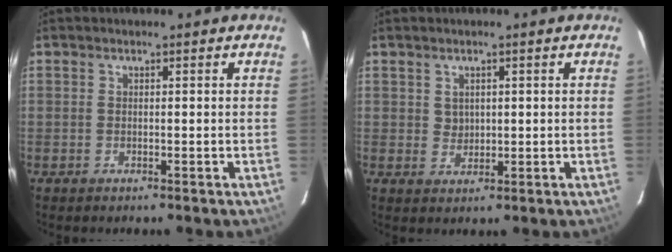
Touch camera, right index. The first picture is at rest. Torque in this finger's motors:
{"motor_torque": [-0.10, 0.12, -0.01, 0.00]}